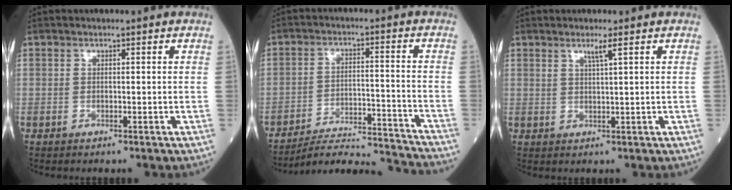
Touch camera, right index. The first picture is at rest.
{"total": 13.0, "force": [-12.8, -1.3, 1.7], "torque": [-0.019, 0.009, -0.196]}
{"total": 2.0, "force": [1.3, -0.3, 1.5], "torque": [-0.034, -0.002, 0.028]}